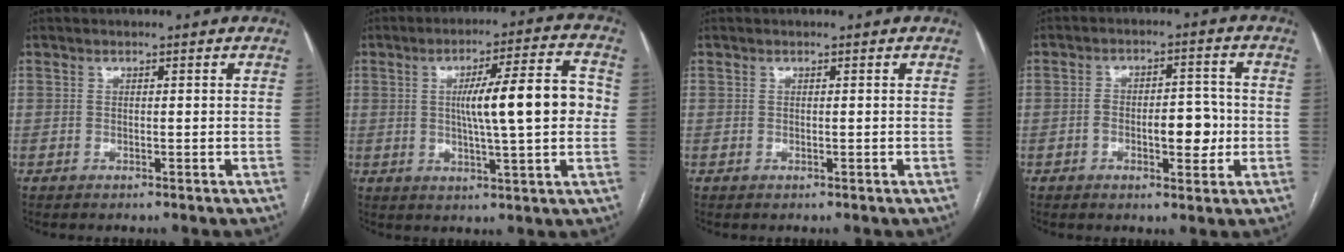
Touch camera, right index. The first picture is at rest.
{"total": 12.8, "force": [0.9, 1.1, 12.7], "torque": [-0.192, 0.020, 0.013]}
{"total": 0.0}
{"total": 6.7, "force": [-1.5, 2.8, 5.9], "torque": [-0.087, 0.015, -0.017]}